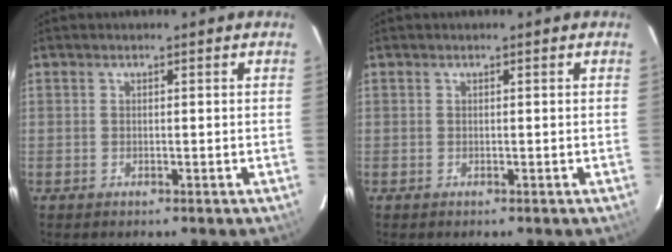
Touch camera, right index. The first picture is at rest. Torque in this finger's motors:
{"motor_torque": [0.40, 0.12, 0.10, 0.01]}